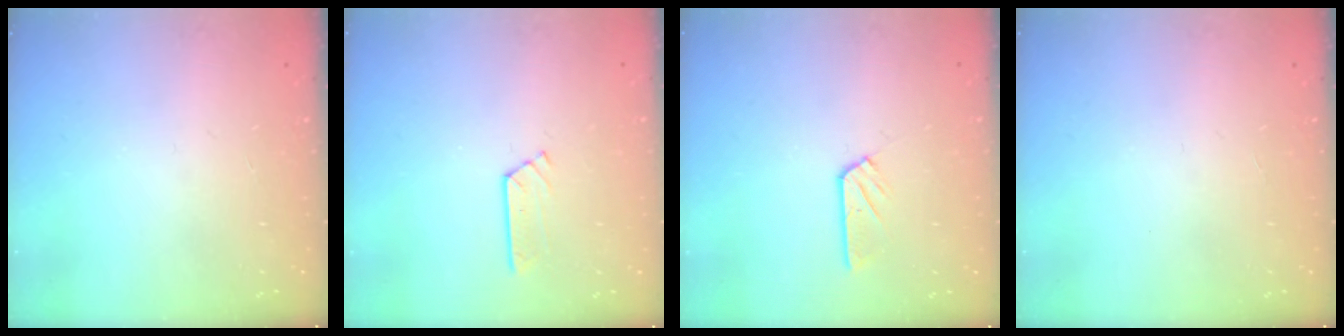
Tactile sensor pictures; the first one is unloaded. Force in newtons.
{"total": 2.9, "press": 2.9, "slide": 0.3}
{"total": 4.8, "press": 4.8, "slide": 0.4}
{"total": 0.0}